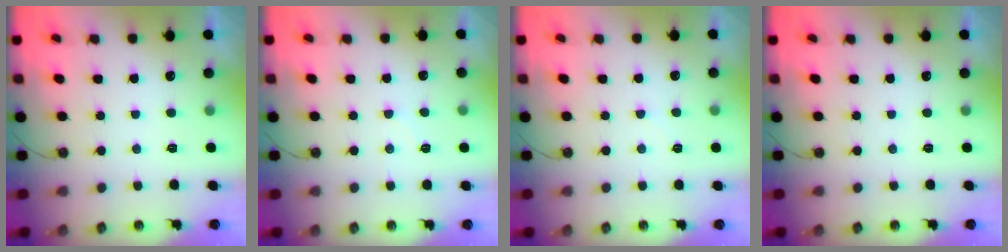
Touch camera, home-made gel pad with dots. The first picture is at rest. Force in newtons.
{"total": 5.1, "press": 5.1, "slide": 0.7}
{"total": 3.2, "press": 3.1, "slide": 0.4}
{"total": 0.0}